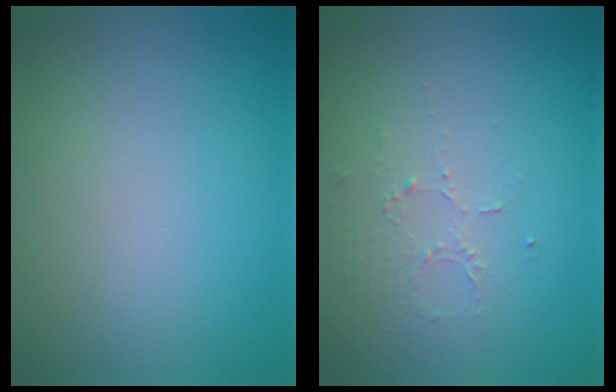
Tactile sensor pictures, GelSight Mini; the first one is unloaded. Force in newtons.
{"total": 1.4, "press": 0.8, "slide": 1.2}